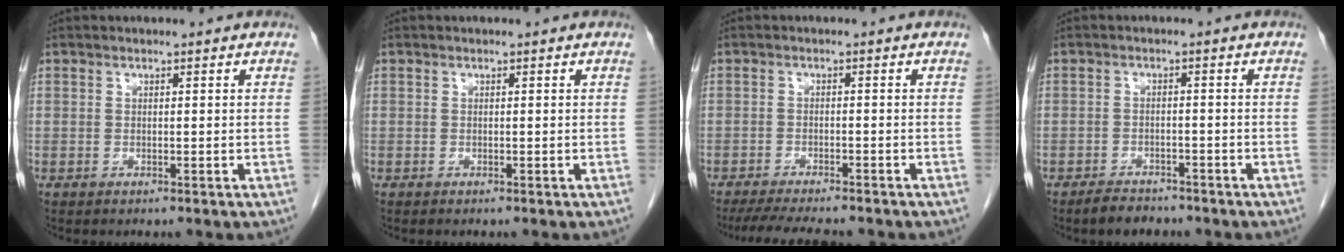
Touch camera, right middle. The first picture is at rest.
{"total": 0.0}
{"total": 9.3, "force": [-8.1, 1.3, 4.2], "torque": [-0.062, -0.014, -0.122]}
{"total": 3.6, "force": [-3.0, 1.5, 1.1], "torque": [-0.023, 0.000, -0.047]}